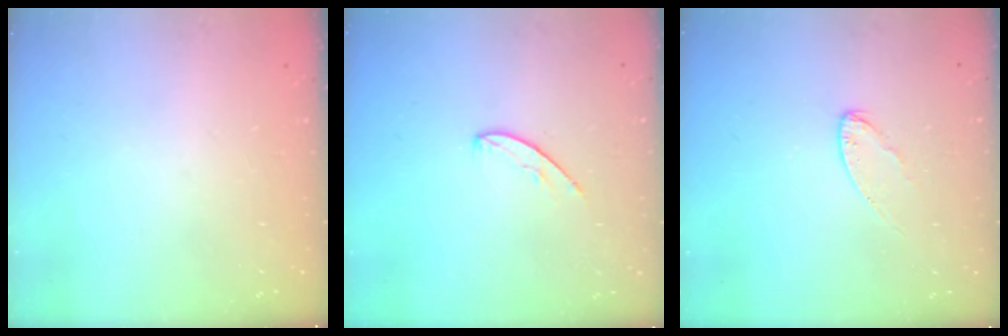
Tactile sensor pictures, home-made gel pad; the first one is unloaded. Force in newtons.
{"total": 5.3, "press": 5.3, "slide": 0.5}
{"total": 5.4, "press": 5.4, "slide": 0.6}